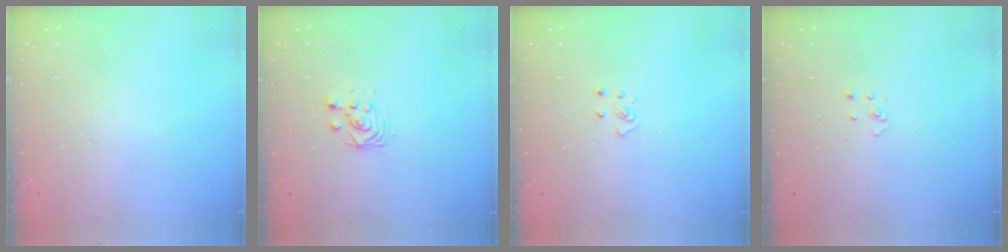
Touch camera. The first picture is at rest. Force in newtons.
{"total": 2.9, "press": 2.9, "slide": 0.4}
{"total": 4.1, "press": 4.1, "slide": 0.3}
{"total": 2.2, "press": 2.2, "slide": 0.2}